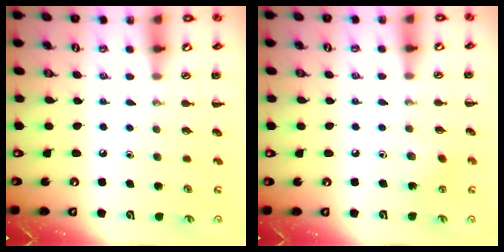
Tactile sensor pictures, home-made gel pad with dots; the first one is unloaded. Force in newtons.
{"total": 3.2, "press": 3.0, "slide": 1.0}